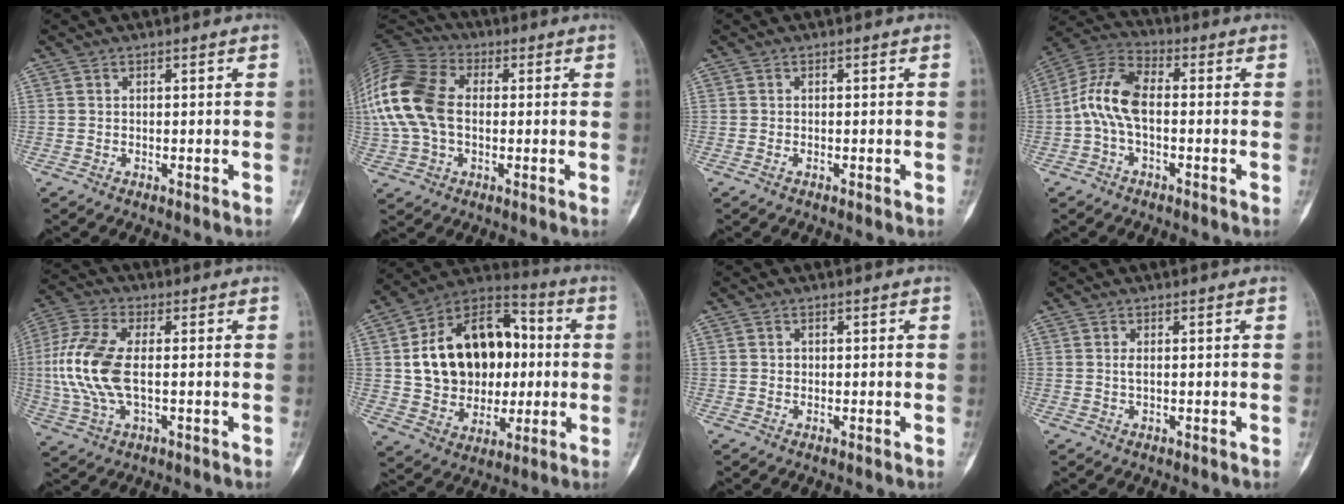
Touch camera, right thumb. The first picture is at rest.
{"total": 18.7, "force": [0.6, 12.7, 13.8], "torque": [-0.308, 0.021, 0.005]}
{"total": 0.8, "force": [-0.4, 0.5, 0.5], "torque": [-0.004, 0.001, -0.008]}
{"total": 10.3, "force": [-0.9, 5.9, 8.4], "torque": [-0.167, 0.033, -0.030]}
{"total": 13.6, "force": [-0.4, 7.0, 11.6], "torque": [-0.269, 0.008, -0.010]}
{"total": 23.1, "force": [2.1, 16.8, 15.7], "torque": [-0.213, 0.027, 0.045]}
{"total": 0.8, "force": [0.0, 0.8, 0.1], "torque": [0.007, 0.003, -0.002]}
{"total": 0.9, "force": [0.1, 0.5, 0.8], "torque": [-0.013, -0.001, -0.001]}